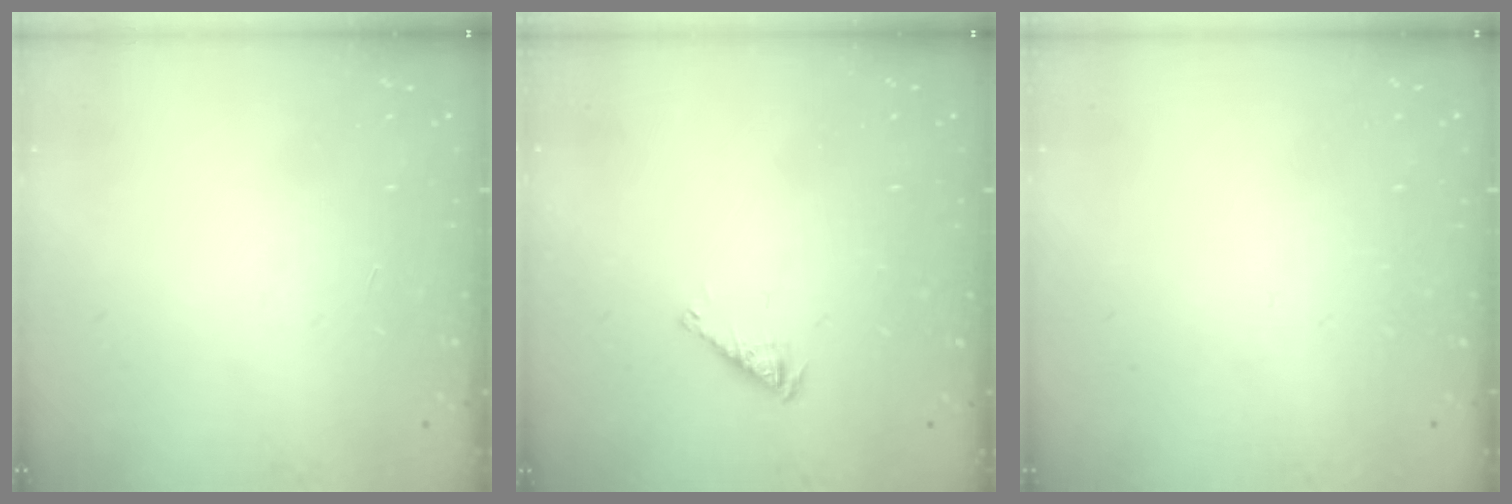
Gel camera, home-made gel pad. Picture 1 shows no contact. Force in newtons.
{"total": 2.9, "press": 2.8, "slide": 0.5}
{"total": 0.0}